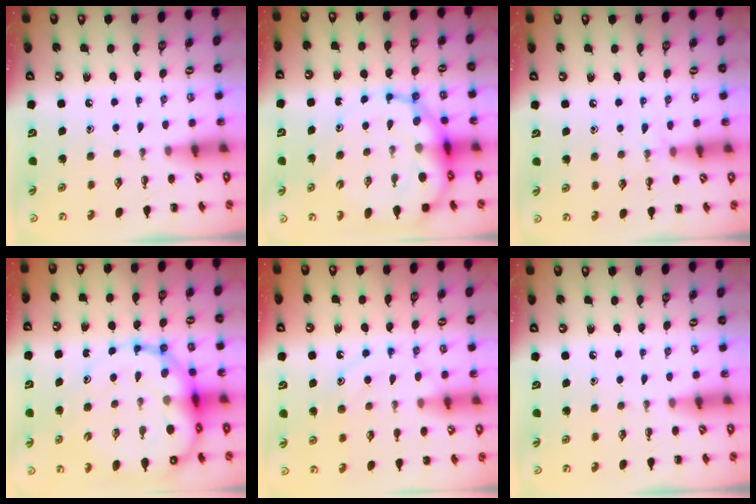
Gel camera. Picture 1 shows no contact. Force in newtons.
{"total": 16.4, "press": 15.7, "slide": 4.4}
{"total": 6.1, "press": 5.8, "slide": 1.9}
{"total": 20.8, "press": 20.1, "slide": 5.4}
{"total": 11.2, "press": 11.2, "slide": 0.8}
{"total": 0.0}